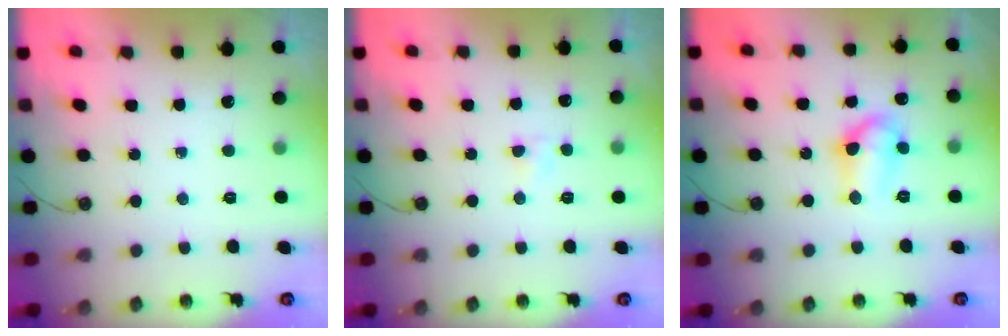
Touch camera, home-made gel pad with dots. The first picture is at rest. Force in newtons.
{"total": 2.5, "press": 2.5, "slide": 0.4}
{"total": 10.0, "press": 9.9, "slide": 1.2}